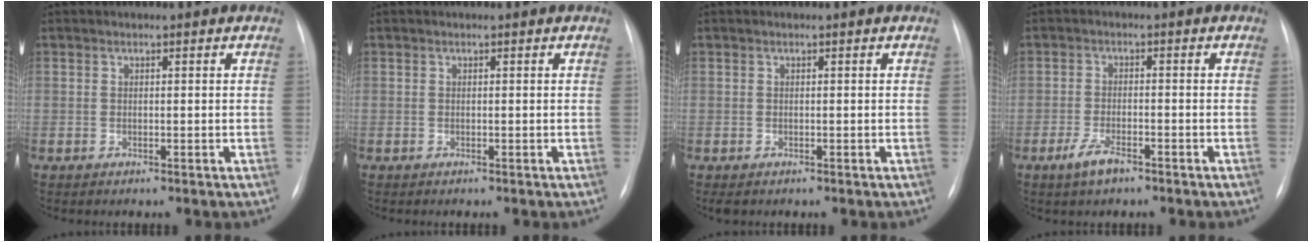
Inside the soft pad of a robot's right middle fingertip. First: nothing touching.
{"total": 0.0}
{"total": 1.0, "force": [-0.7, 0.6, 0.4], "torque": [-0.006, 0.000, -0.005]}
{"total": 3.7, "force": [-2.5, 1.1, 2.5], "torque": [-0.058, -0.002, -0.046]}